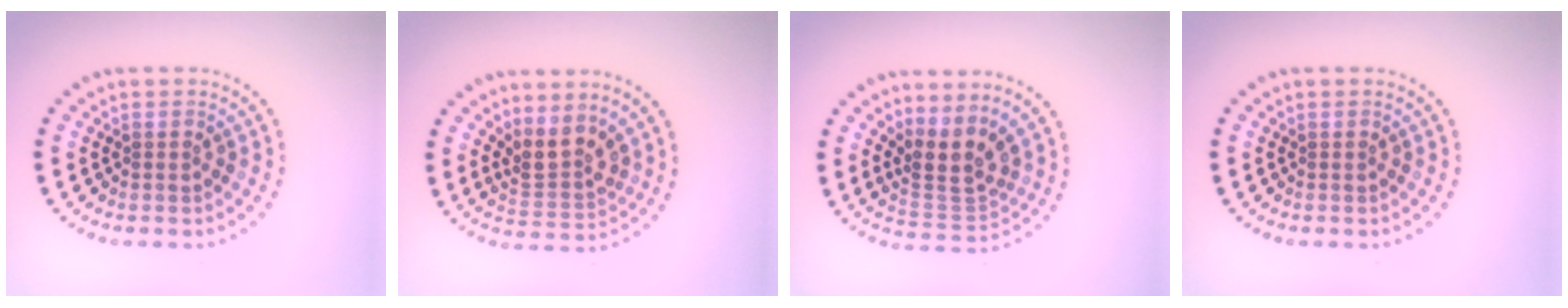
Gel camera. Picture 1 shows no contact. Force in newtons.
{"total": 2.9, "press": 2.3, "slide": 1.7}
{"total": 3.3, "press": 2.6, "slide": 2.1}
{"total": 0.0}